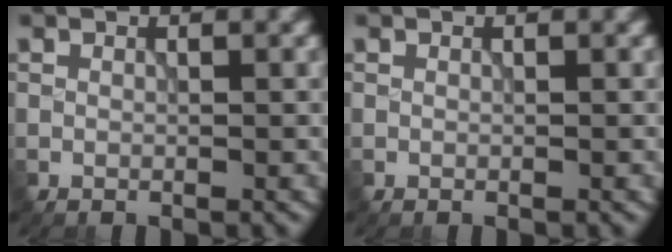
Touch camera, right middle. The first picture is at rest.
{"total": 0.0}